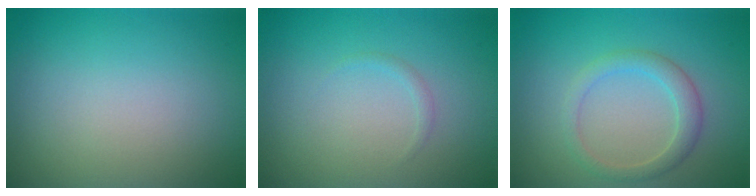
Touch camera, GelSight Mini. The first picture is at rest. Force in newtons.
{"total": 0.6, "press": 0.6, "slide": 0.1}
{"total": 2.4, "press": 2.4, "slide": 0.0}